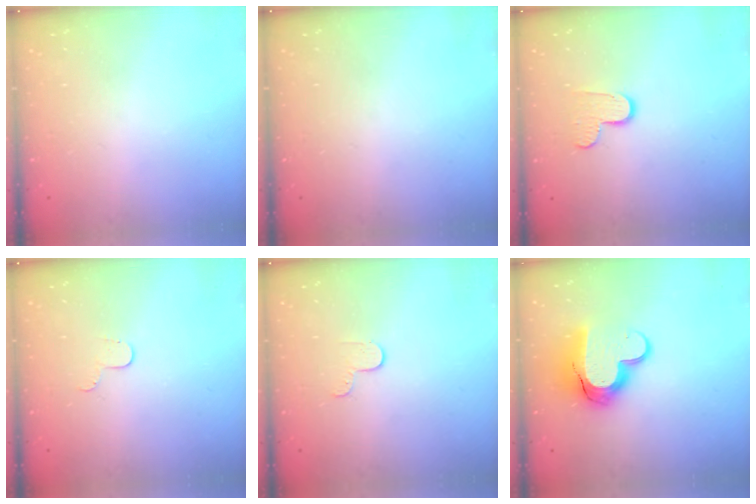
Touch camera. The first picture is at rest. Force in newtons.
{"total": 0.0}
{"total": 8.3, "press": 8.3, "slide": 0.6}
{"total": 4.2, "press": 4.2, "slide": 0.4}
{"total": 3.7, "press": 3.6, "slide": 0.3}
{"total": 14.0, "press": 13.9, "slide": 0.7}